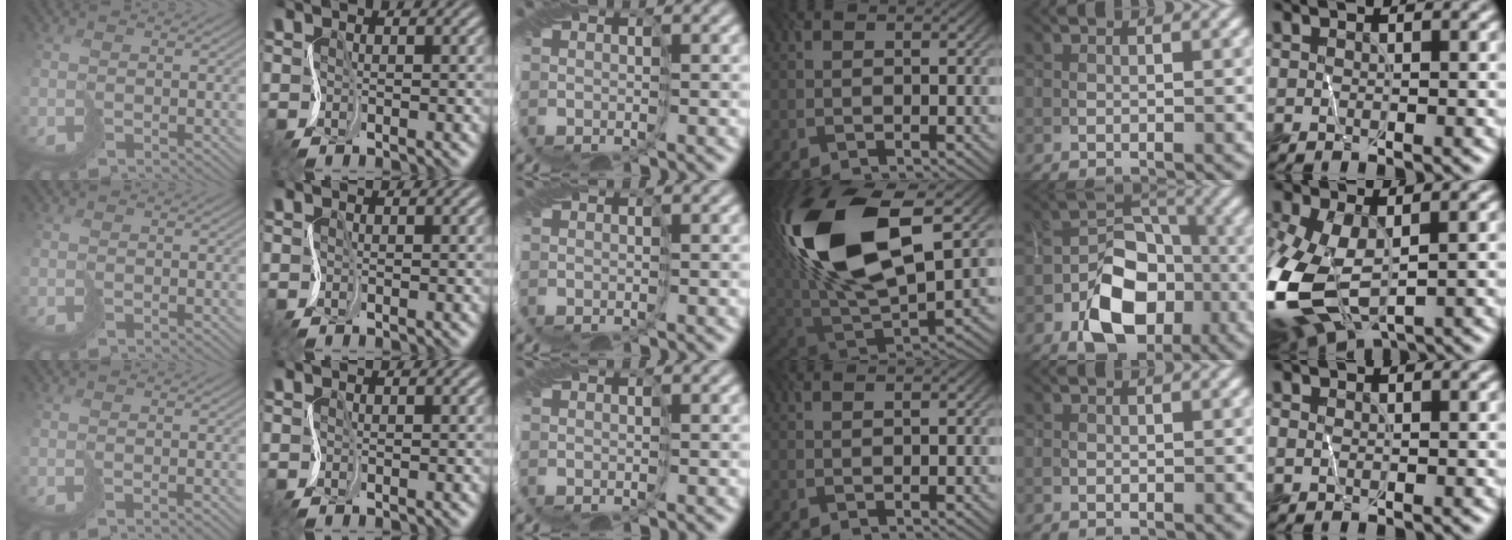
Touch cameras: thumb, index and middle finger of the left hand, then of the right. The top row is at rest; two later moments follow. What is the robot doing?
{"motion": "cut", "object": "receipt paper"}